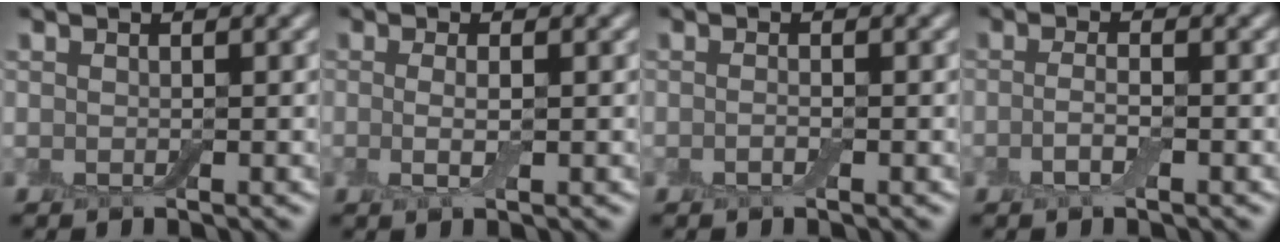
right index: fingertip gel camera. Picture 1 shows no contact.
{"total": 2.0, "force": [-0.2, 0.5, 1.9], "torque": [-0.042, -0.007, -0.005]}
{"total": 0.7, "force": [-0.4, 0.2, 0.6], "torque": [-0.013, -0.002, -0.008]}
{"total": 1.9, "force": [-0.7, 0.5, 1.7], "torque": [-0.036, -0.002, -0.018]}